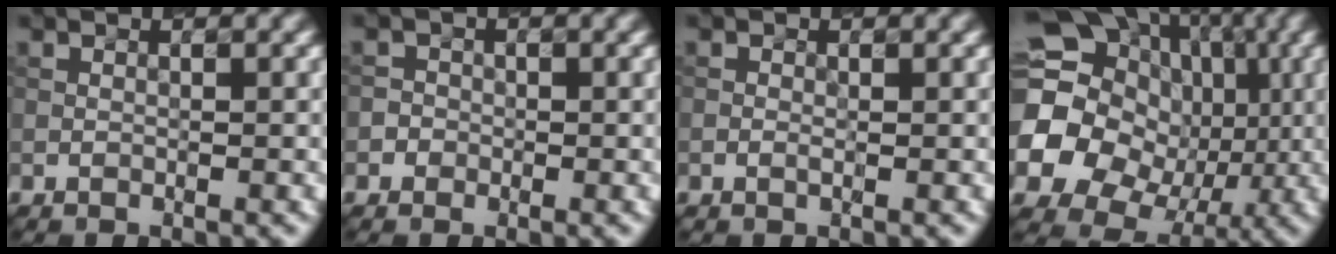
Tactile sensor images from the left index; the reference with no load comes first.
{"total": 1.6, "force": [-0.5, 1.5, 0.3], "torque": [0.009, 0.012, -0.024]}
{"total": 0.6, "force": [-0.2, 0.3, 0.5], "torque": [-0.012, 0.002, -0.004]}
{"total": 20.5, "force": [1.1, 18.5, 8.8], "torque": [-0.207, 0.022, -0.011]}